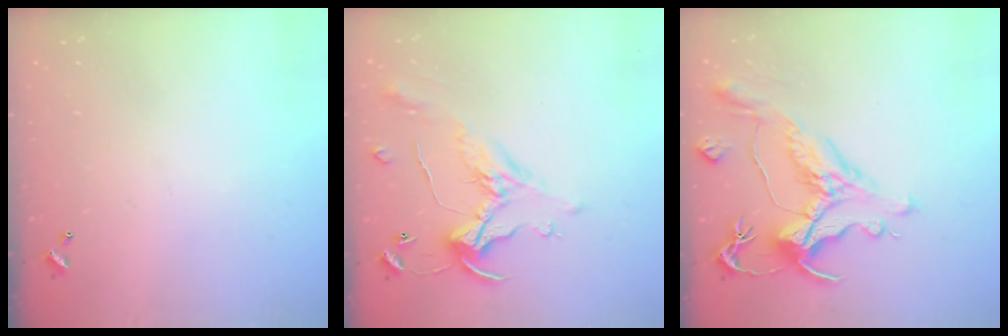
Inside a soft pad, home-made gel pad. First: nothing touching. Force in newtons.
{"total": 1.1, "press": 0.8, "slide": 0.9}
{"total": 2.2, "press": 1.7, "slide": 1.4}